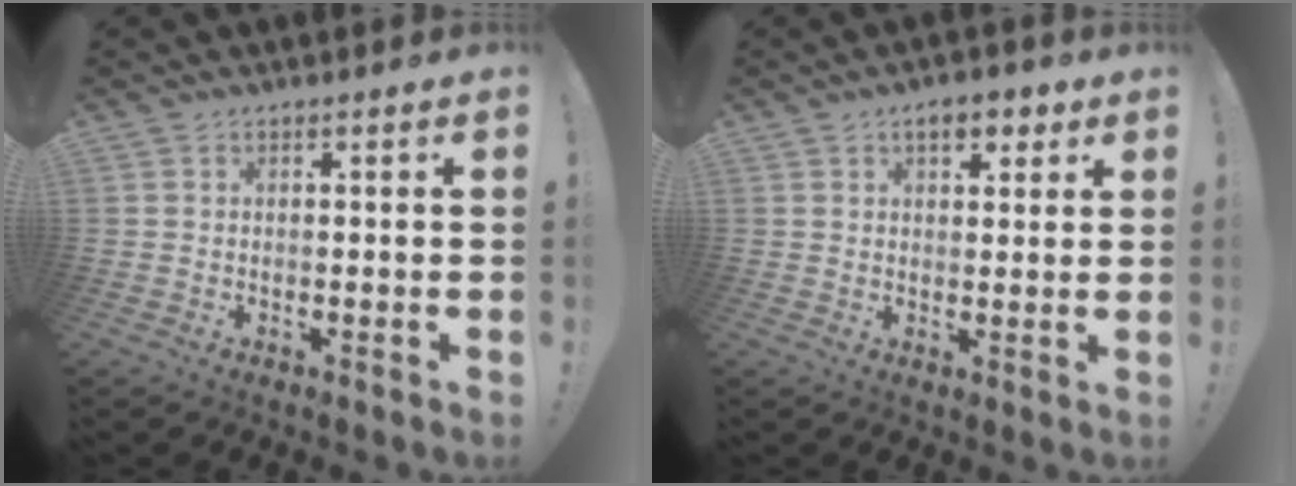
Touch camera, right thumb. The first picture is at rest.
{"total": 5.9, "force": [3.3, 3.0, 3.9], "torque": [-0.046, -0.006, 0.053]}